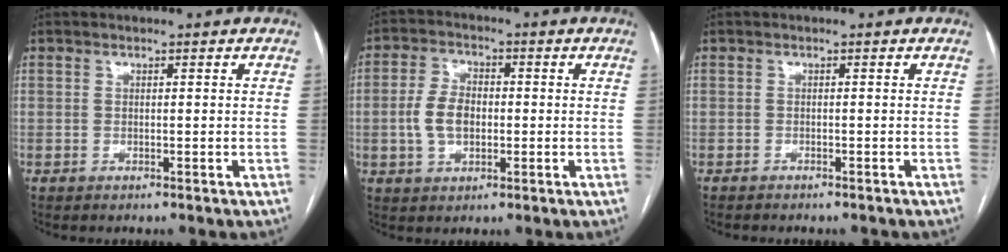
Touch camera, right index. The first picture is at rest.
{"total": 6.6, "force": [-0.7, 4.1, 5.1], "torque": [-0.113, 0.013, -0.011]}
{"total": 3.9, "force": [-3.5, 1.0, 1.5], "torque": [-0.017, -0.004, -0.042]}